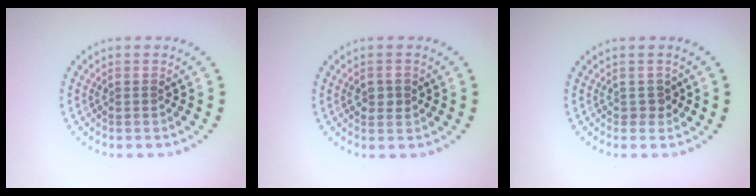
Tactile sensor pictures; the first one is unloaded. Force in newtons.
{"total": 1.5, "press": 1.5, "slide": 0.1}
{"total": 1.1, "press": 1.0, "slide": 0.5}